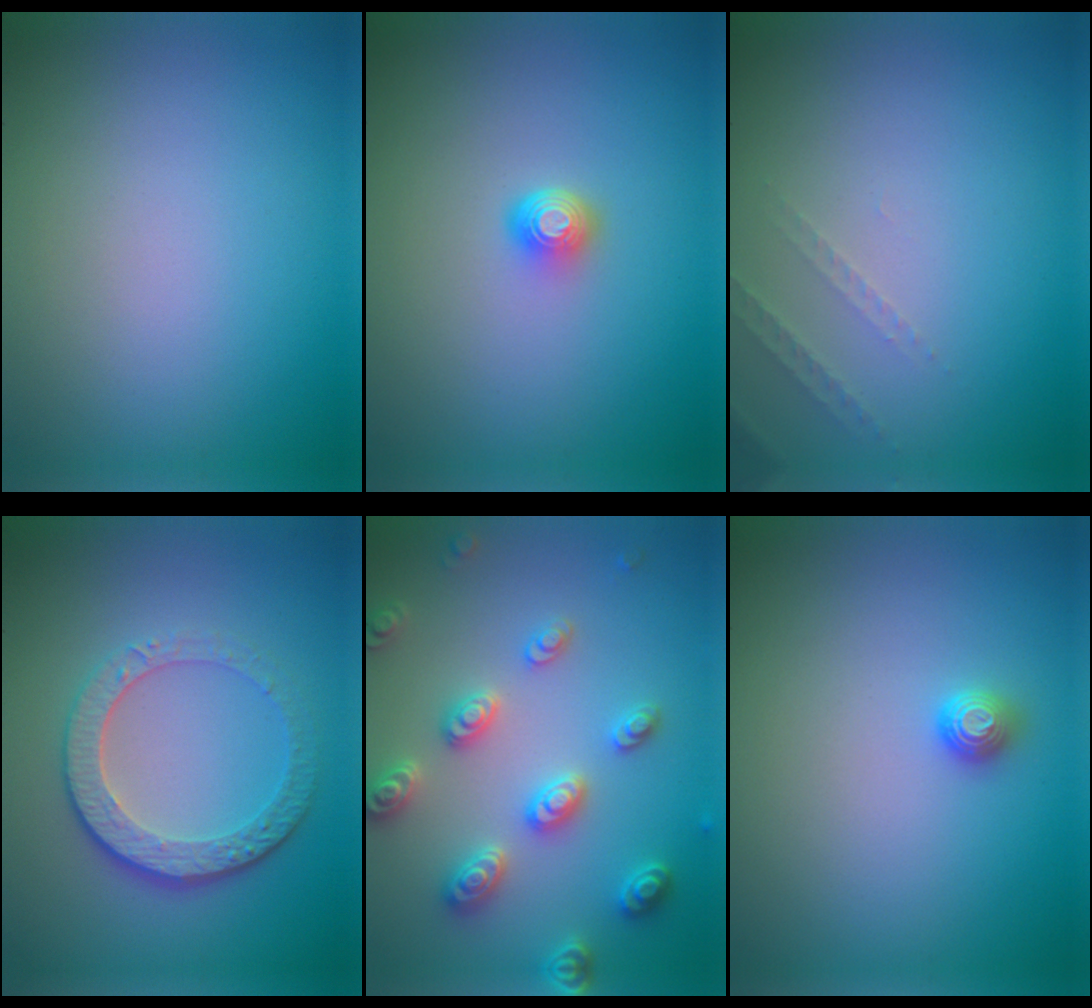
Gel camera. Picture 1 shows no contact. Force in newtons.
{"total": 1.6, "press": 1.2, "slide": 1.1}
{"total": 1.3, "press": 1.2, "slide": 0.4}
{"total": 4.5, "press": 3.3, "slide": 3.1}
{"total": 5.0, "press": 4.9, "slide": 1.0}
{"total": 1.1, "press": 1.0, "slide": 0.4}